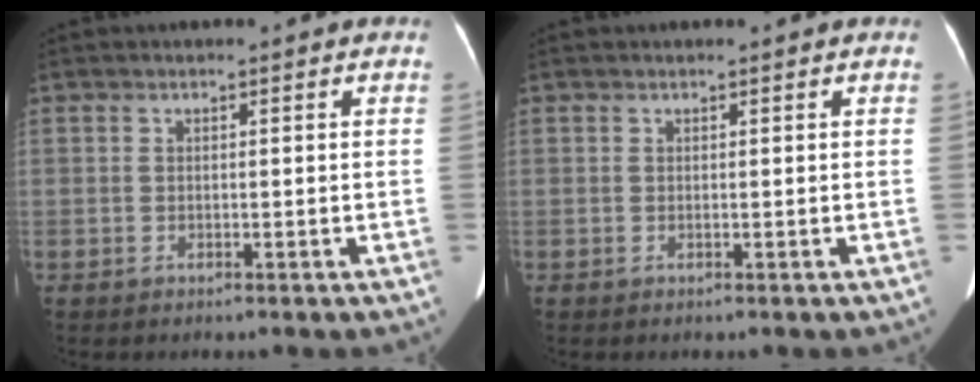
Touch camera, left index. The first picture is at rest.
{"total": 0.0}